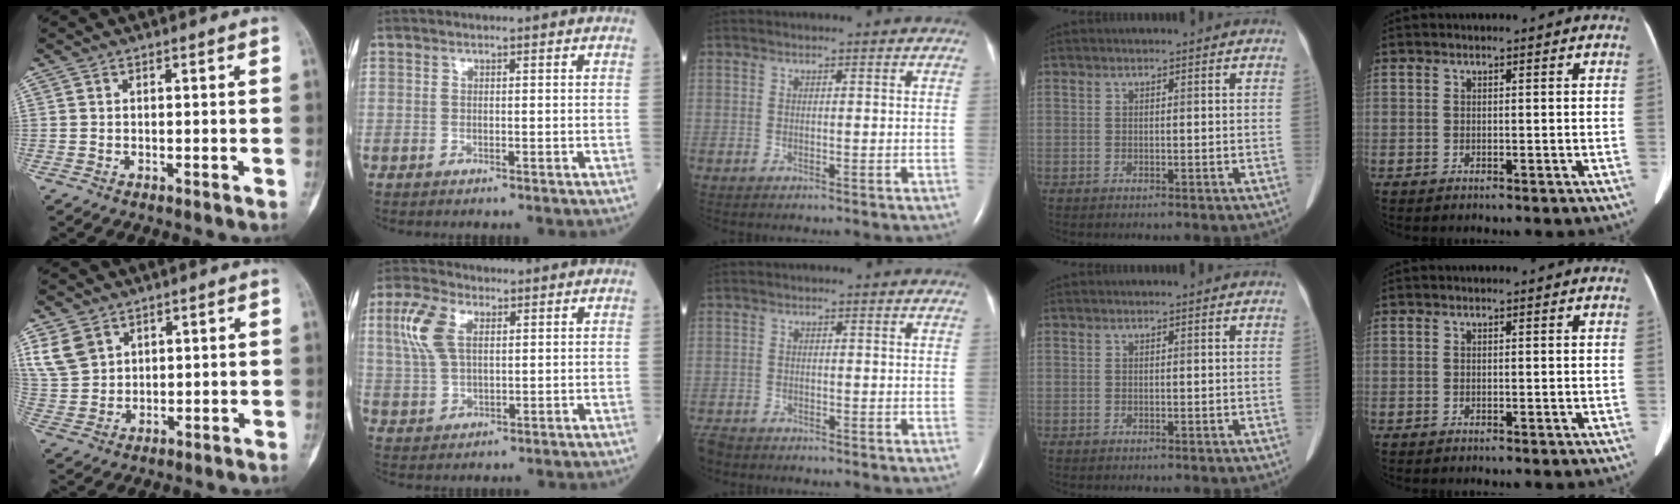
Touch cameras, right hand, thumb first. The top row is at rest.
{"thumb": {"total": 7.3, "force": [4.0, 5.3, 3.1], "torque": [-0.051, -0.008, 0.092]}, "index": {"total": 7.6, "force": [2.7, 3.8, 5.9], "torque": [-0.148, 0.018, 0.056]}, "middle": {"total": 3.1, "force": [-2.8, 1.2, 0.6], "torque": [-0.015, -0.008, -0.051]}}